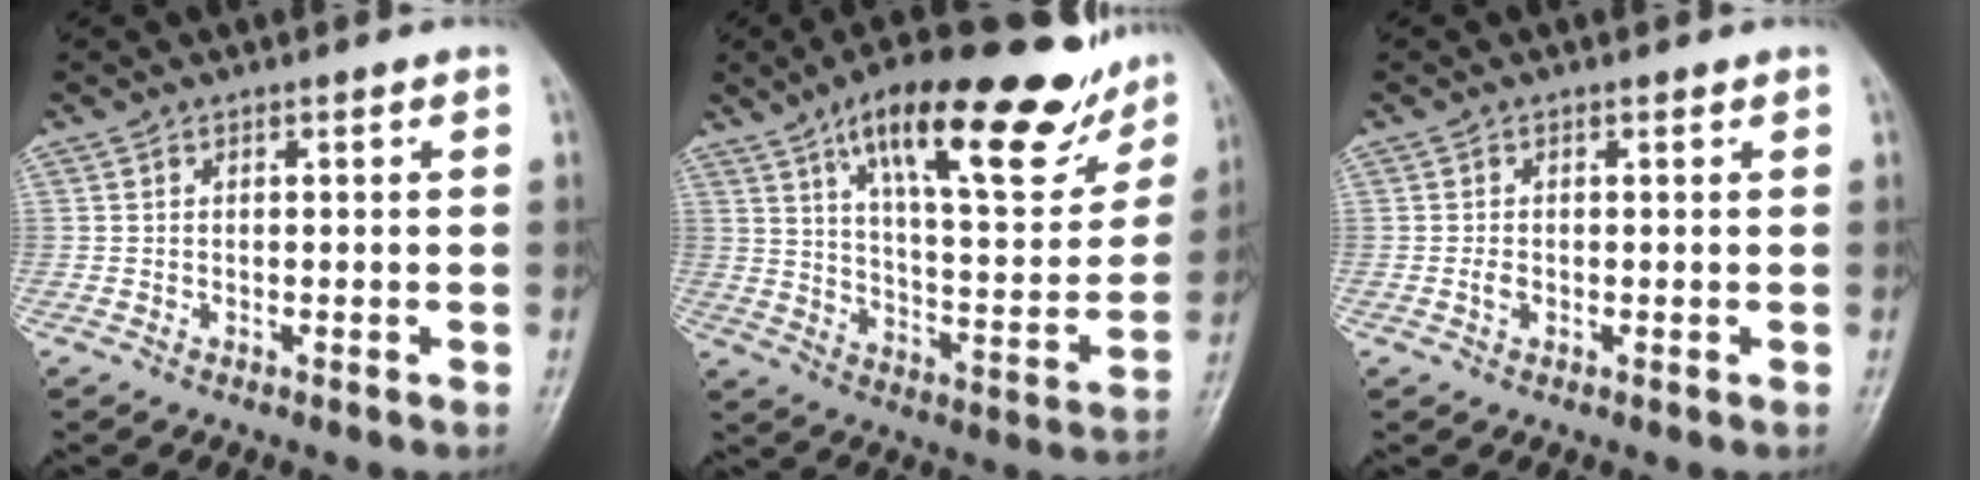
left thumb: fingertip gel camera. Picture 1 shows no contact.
{"total": 25.3, "force": [15.4, 8.2, 18.4], "torque": [-0.231, -0.044, 0.240]}
{"total": 1.2, "force": [-0.1, 0.9, 0.8], "torque": [-0.014, 0.000, -0.002]}